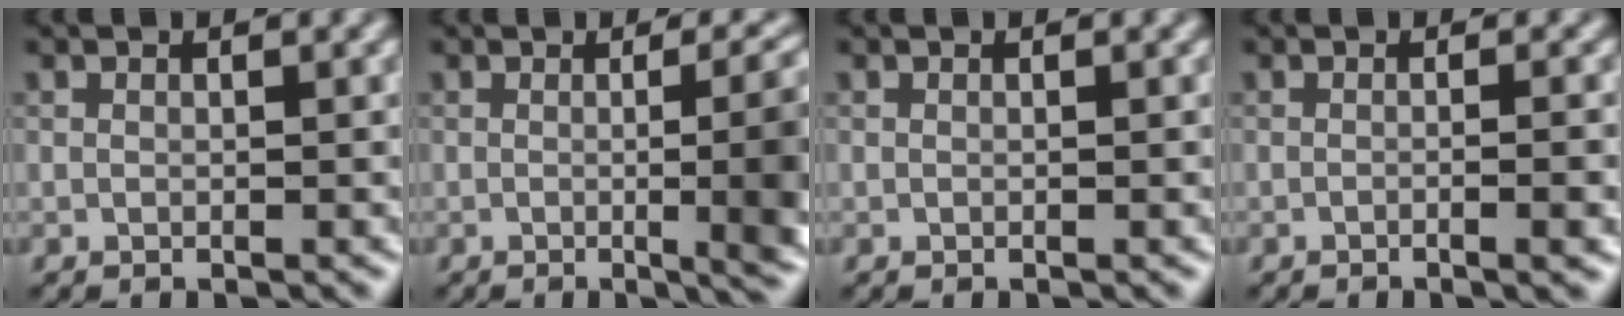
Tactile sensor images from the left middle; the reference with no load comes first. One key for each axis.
{"total": 11.0, "fx": -0.2, "fy": 4.0, "fz": 10.3, "tx": -0.070, "ty": 0.027, "tz": 0.004}
{"total": 0.0}
{"total": 2.5, "fx": -0.7, "fy": 0.7, "fz": 2.3, "tx": -0.017, "ty": 0.005, "tz": -0.010}